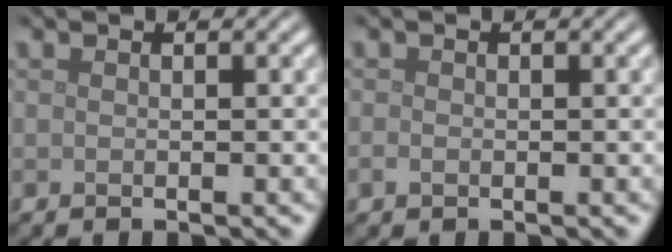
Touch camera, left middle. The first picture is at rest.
{"total": 0.7, "force": [-0.3, 0.5, 0.3], "torque": [-0.006, -0.003, -0.005]}